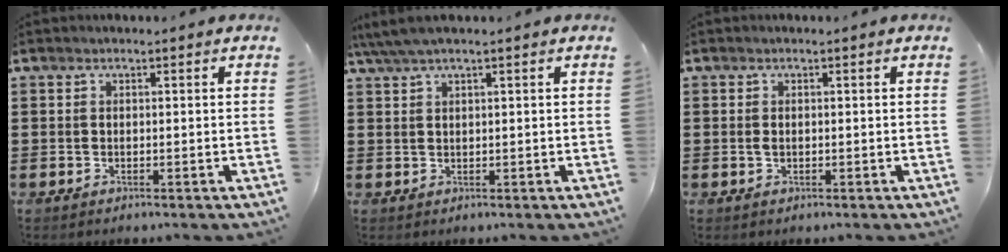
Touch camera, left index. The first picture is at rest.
{"total": 2.5, "force": [1.4, 0.2, 2.1], "torque": [-0.048, -0.001, 0.023]}
{"total": 0.9, "force": [-0.1, 0.6, 0.7], "torque": [-0.015, 0.002, -0.002]}